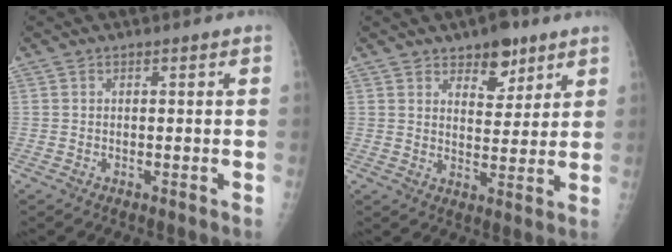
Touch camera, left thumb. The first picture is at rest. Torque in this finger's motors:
{"motor_torque": [0.32, 0.40, 0.04, 0.04, 0.03]}